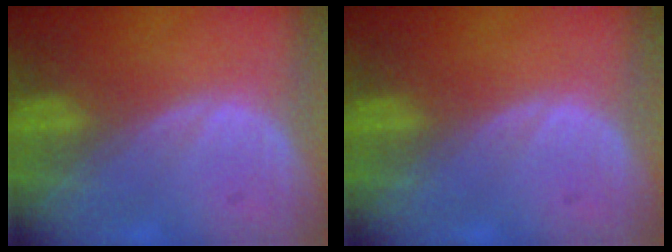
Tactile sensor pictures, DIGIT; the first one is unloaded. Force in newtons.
{"total": 0.0}